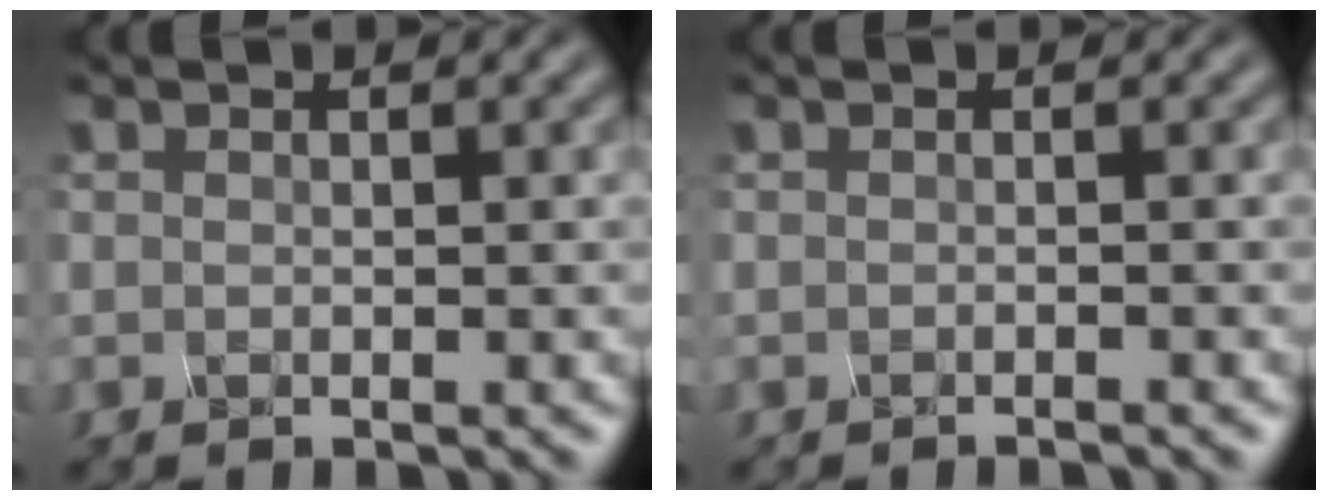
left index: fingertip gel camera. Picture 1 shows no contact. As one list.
[{"total": 1.0, "force": [-0.7, 0.3, 0.6], "torque": [0.011, -0.001, -0.014]}]